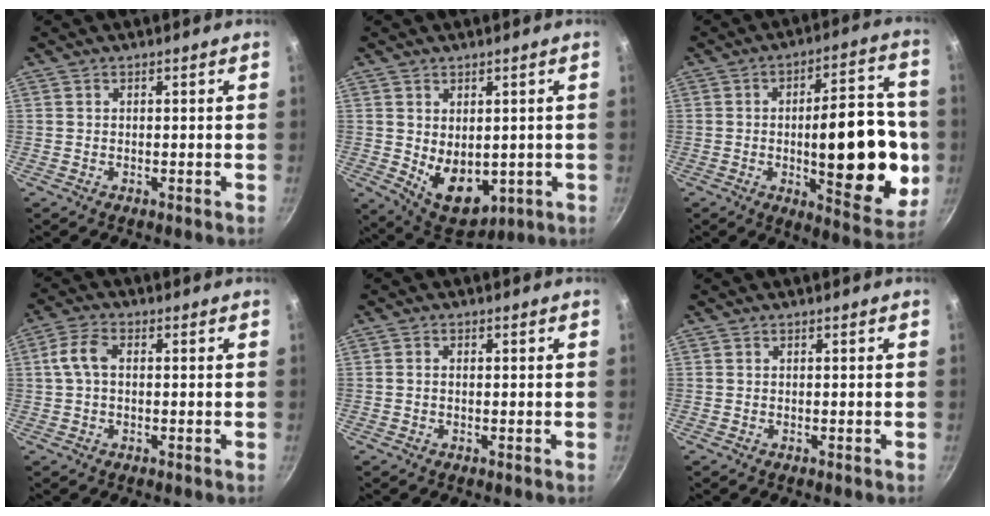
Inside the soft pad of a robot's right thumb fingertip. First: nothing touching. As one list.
[{"total": 10.0, "force": [-0.3, 6.7, 7.3], "torque": [-0.083, -0.023, 0.019]}, {"total": 23.2, "force": [-2.8, 9.2, 21.1], "torque": [-0.241, 0.007, -0.036]}, {"total": 5.1, "force": [0.5, 2.8, 4.1], "torque": [-0.093, 0.016, 0.005]}, {"total": 1.0, "force": [-0.1, 0.7, 0.7], "torque": [-0.012, 0.004, -0.003]}, {"total": 0.0}]